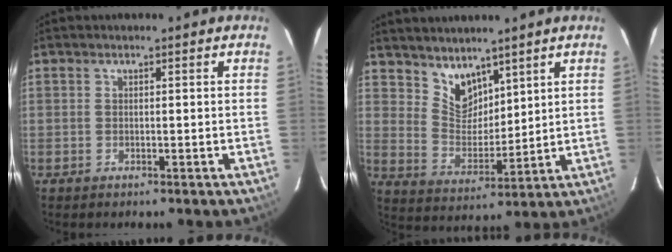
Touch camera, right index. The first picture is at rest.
{"total": 7.6, "force": [6.0, 4.1, 2.5], "torque": [-0.035, -0.001, 0.123]}